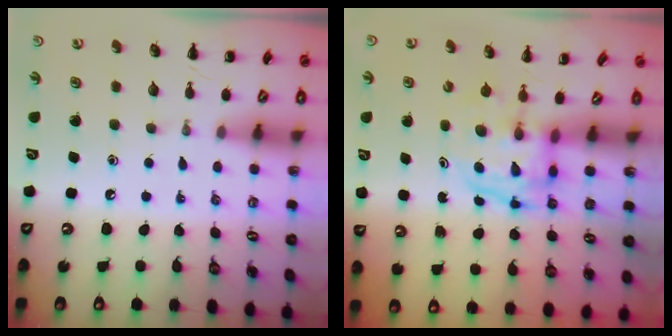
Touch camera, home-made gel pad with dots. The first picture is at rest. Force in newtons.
{"total": 3.9, "press": 3.9, "slide": 0.7}